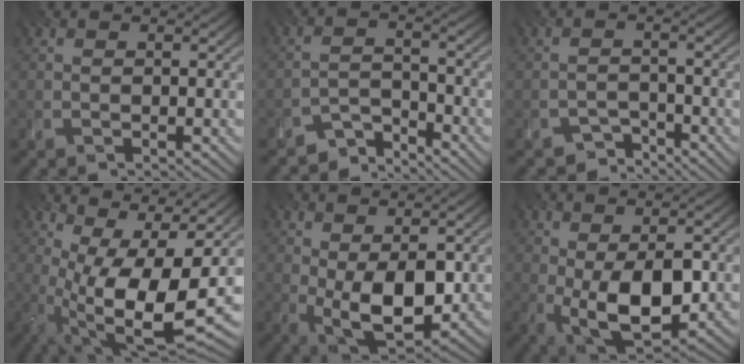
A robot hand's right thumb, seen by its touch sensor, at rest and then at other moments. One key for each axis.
{"total": 4.2, "fx": -3.9, "fy": 1.2, "fz": 0.7, "tx": -0.005, "ty": 0.001, "tz": -0.078}
{"total": 2.8, "fx": -2.6, "fy": 1.0, "fz": 0.3, "tx": 0.005, "ty": 0.002, "tz": -0.049}
{"total": 16.2, "fx": 0.2, "fy": 5.6, "fz": 15.2, "tx": -0.251, "ty": -0.018, "tz": 0.024}
{"total": 9.7, "fx": -0.6, "fy": 5.1, "fz": 8.3, "tx": -0.162, "ty": -0.015, "tz": -0.001}
{"total": 10.7, "fx": -1.5, "fy": 5.3, "fz": 9.2, "tx": -0.174, "ty": -0.016, "tz": -0.018}